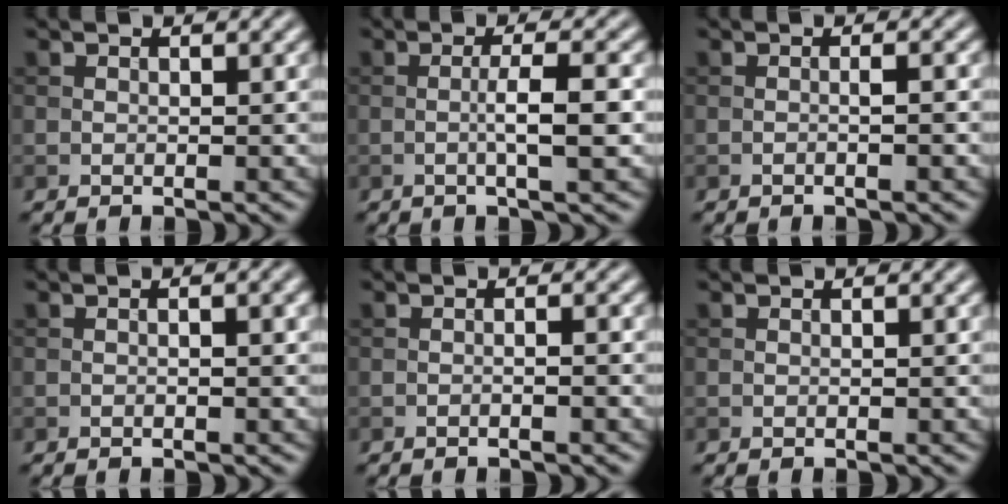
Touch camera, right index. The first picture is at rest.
{"total": 3.3, "force": [-0.4, 0.4, 3.2], "torque": [-0.054, 0.003, -0.011]}
{"total": 1.3, "force": [-0.2, 0.4, 1.3], "torque": [-0.005, -0.005, -0.009]}
{"total": 1.8, "force": [0.2, 0.5, 1.8], "torque": [-0.022, -0.010, -0.004]}
{"total": 1.0, "force": [-0.5, 0.1, 0.8], "torque": [-0.015, 0.002, -0.012]}
{"total": 0.0}